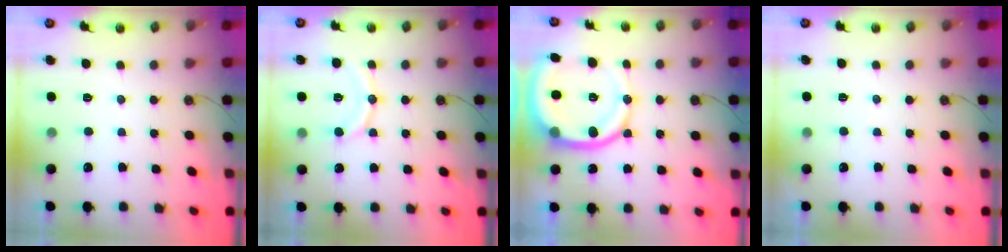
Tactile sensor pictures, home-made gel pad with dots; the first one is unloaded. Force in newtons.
{"total": 11.9, "press": 11.8, "slide": 1.2}
{"total": 16.2, "press": 16.1, "slide": 2.0}
{"total": 1.8, "press": 1.7, "slide": 0.1}